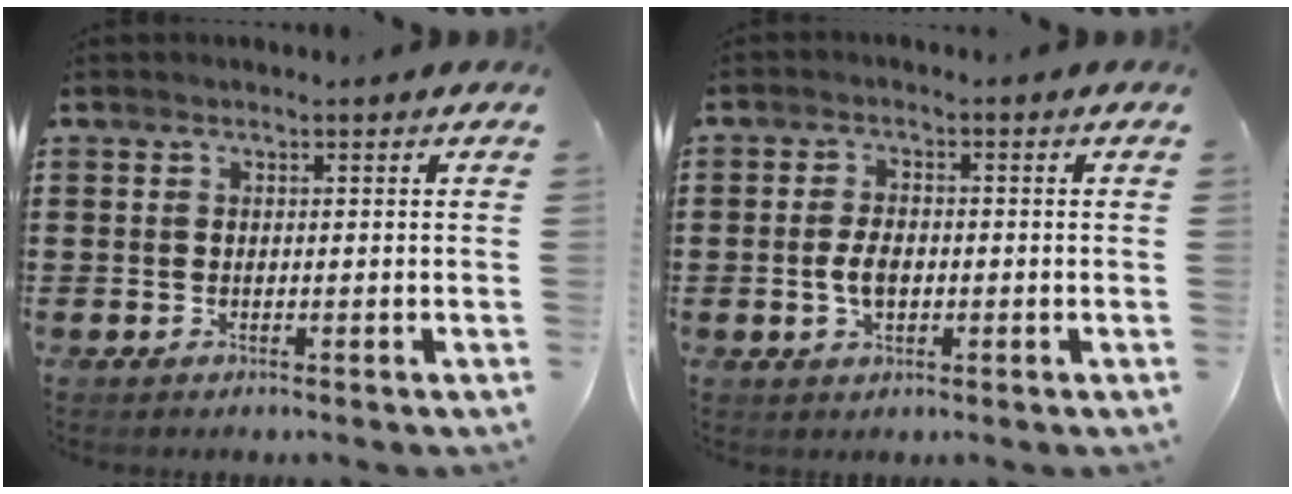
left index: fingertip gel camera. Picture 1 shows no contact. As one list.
[{"total": 3.7, "force": [-0.5, 1.9, 3.2], "torque": [-0.074, -0.001, -0.013]}]